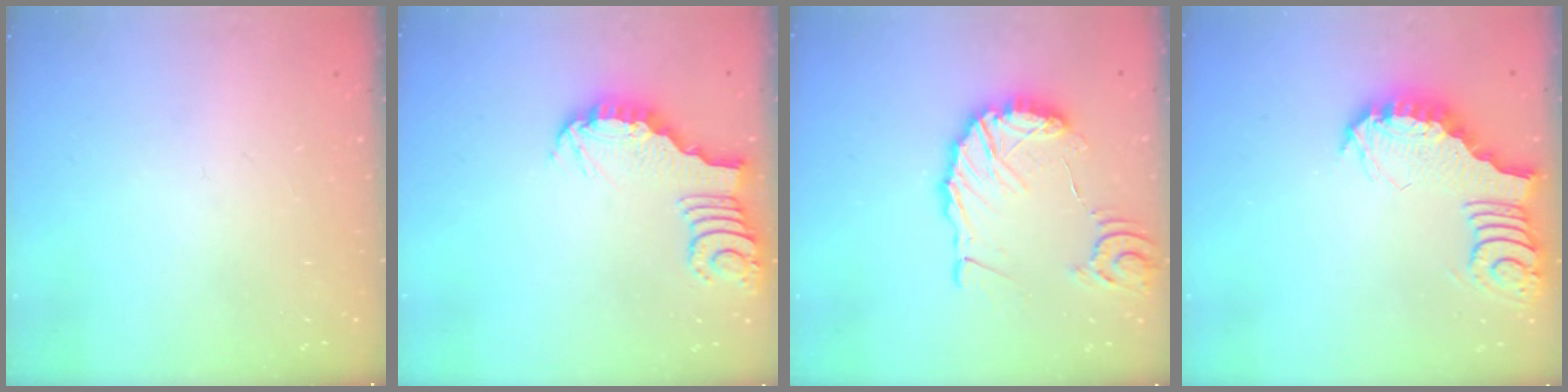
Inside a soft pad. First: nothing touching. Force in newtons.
{"total": 3.5, "press": 3.5, "slide": 0.4}
{"total": 12.8, "press": 12.7, "slide": 1.7}
{"total": 3.8, "press": 3.8, "slide": 0.4}